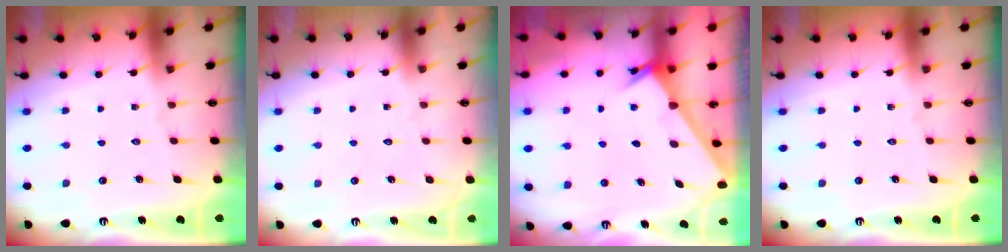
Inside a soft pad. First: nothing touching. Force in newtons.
{"total": 1.7, "press": 1.7, "slide": 0.1}
{"total": 2.4, "press": 2.4, "slide": 0.2}
{"total": 0.0}